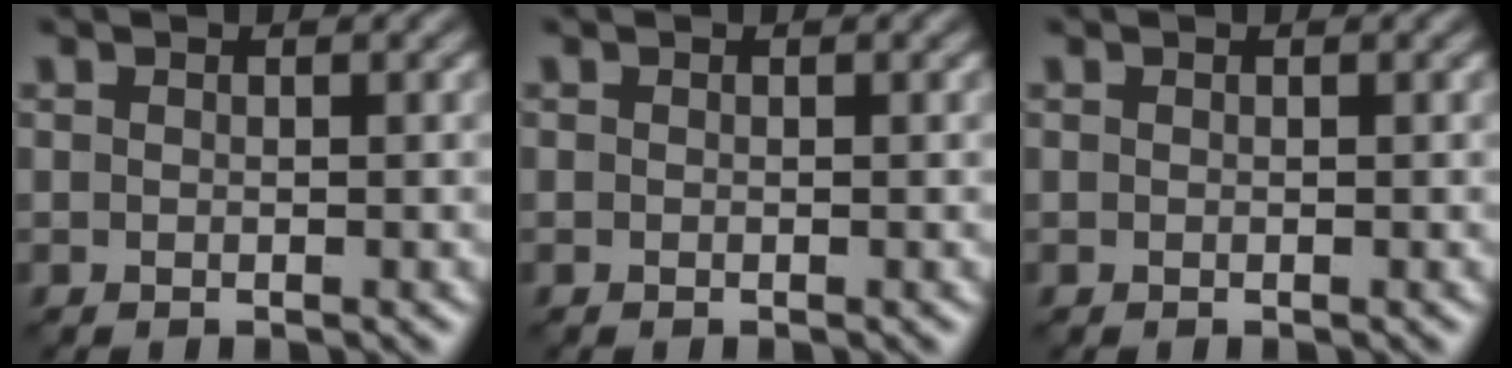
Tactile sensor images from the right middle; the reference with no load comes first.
{"total": 0.0}
{"total": 0.0}